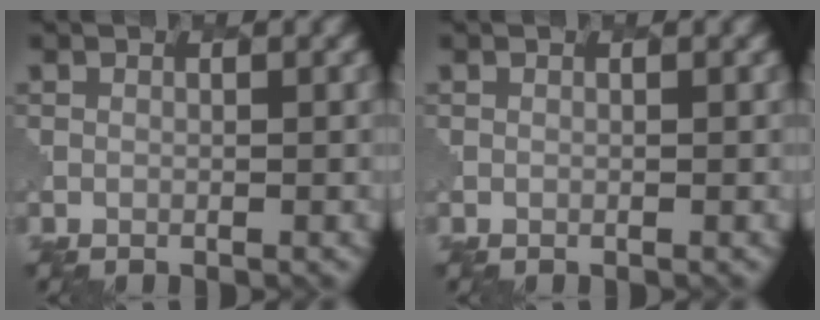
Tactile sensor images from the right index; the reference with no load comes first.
{"total": 0.0}